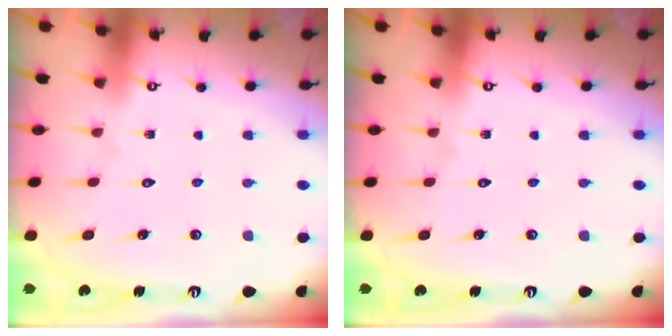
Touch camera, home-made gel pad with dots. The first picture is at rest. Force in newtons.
{"total": 0.0}